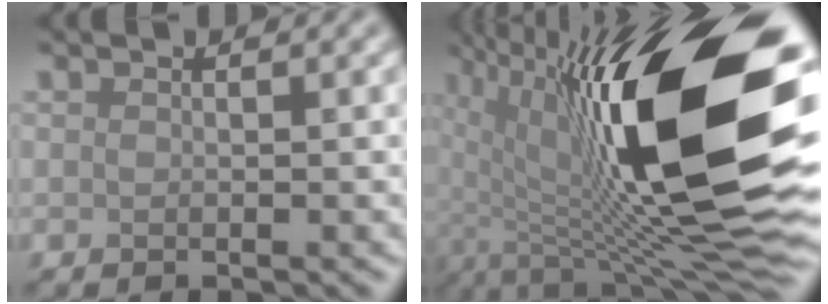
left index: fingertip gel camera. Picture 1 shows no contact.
{"total": 19.1, "force": [1.4, 6.3, 18.0], "torque": [-0.292, -0.002, 0.026]}